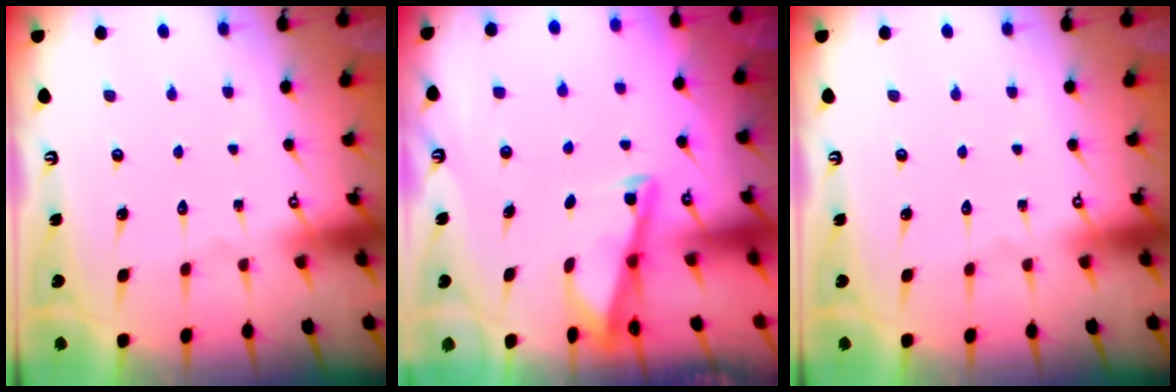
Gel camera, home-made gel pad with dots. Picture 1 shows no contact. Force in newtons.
{"total": 3.0, "press": 3.0, "slide": 0.3}
{"total": 0.0}